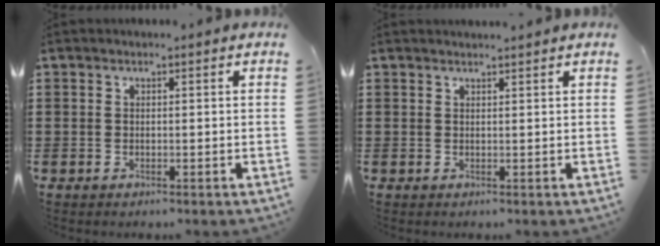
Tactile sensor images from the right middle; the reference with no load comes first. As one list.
[{"total": 1.0, "force": [1.0, -0.1, 0.1], "torque": [-0.005, -0.003, 0.019]}]